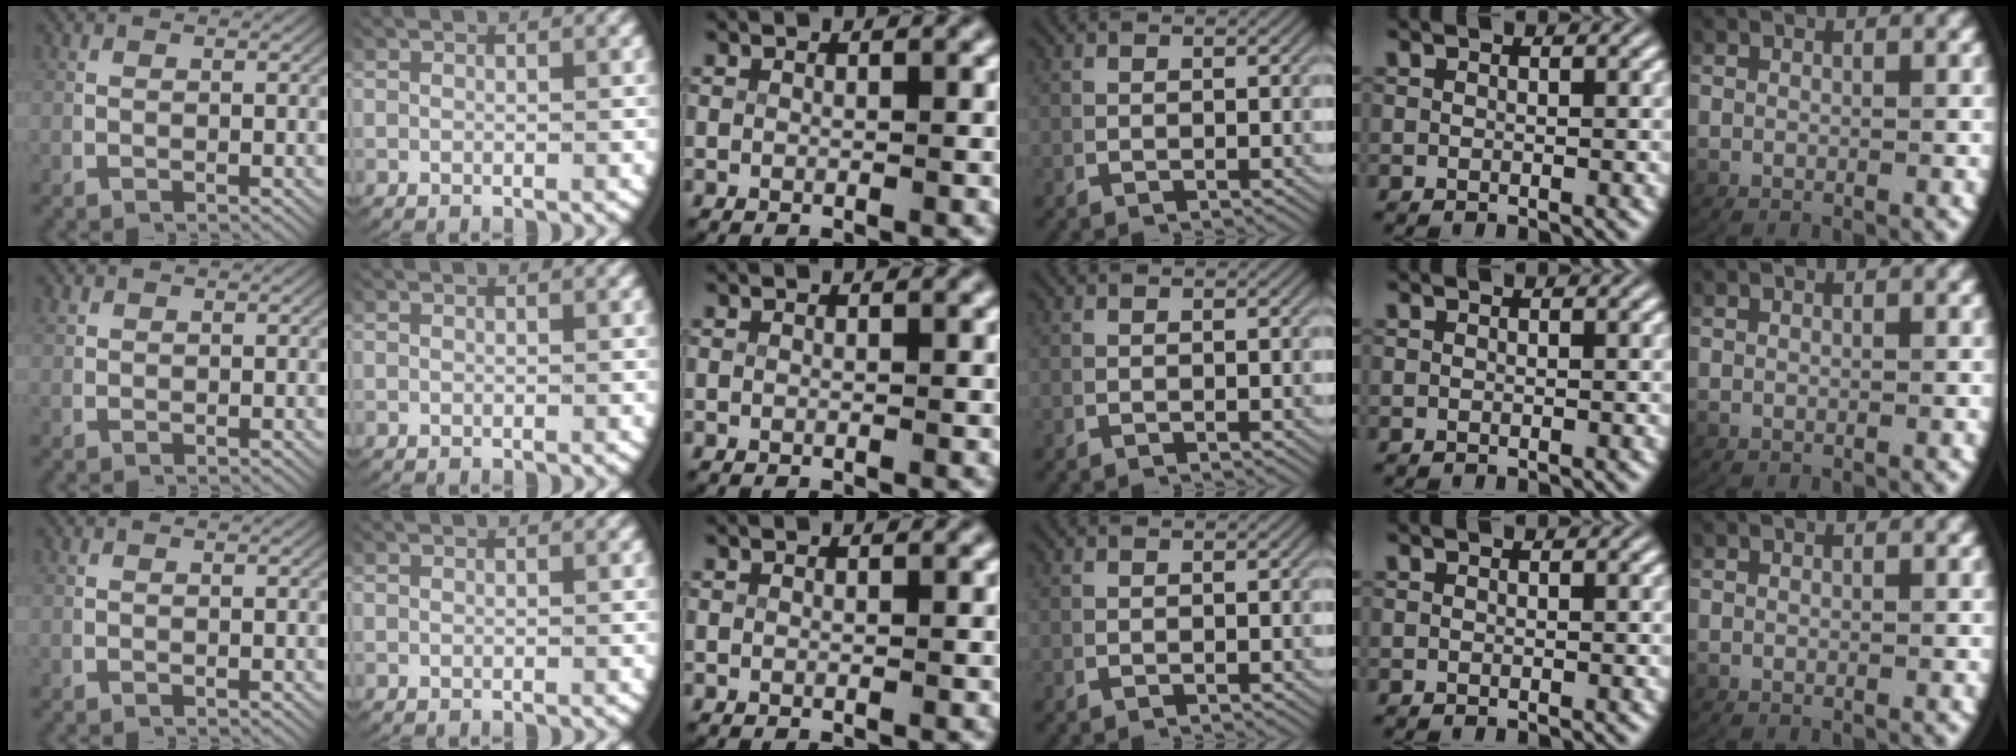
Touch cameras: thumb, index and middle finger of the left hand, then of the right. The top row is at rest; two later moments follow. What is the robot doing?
{"motion": "lift_and_place", "object": "paper towel"}